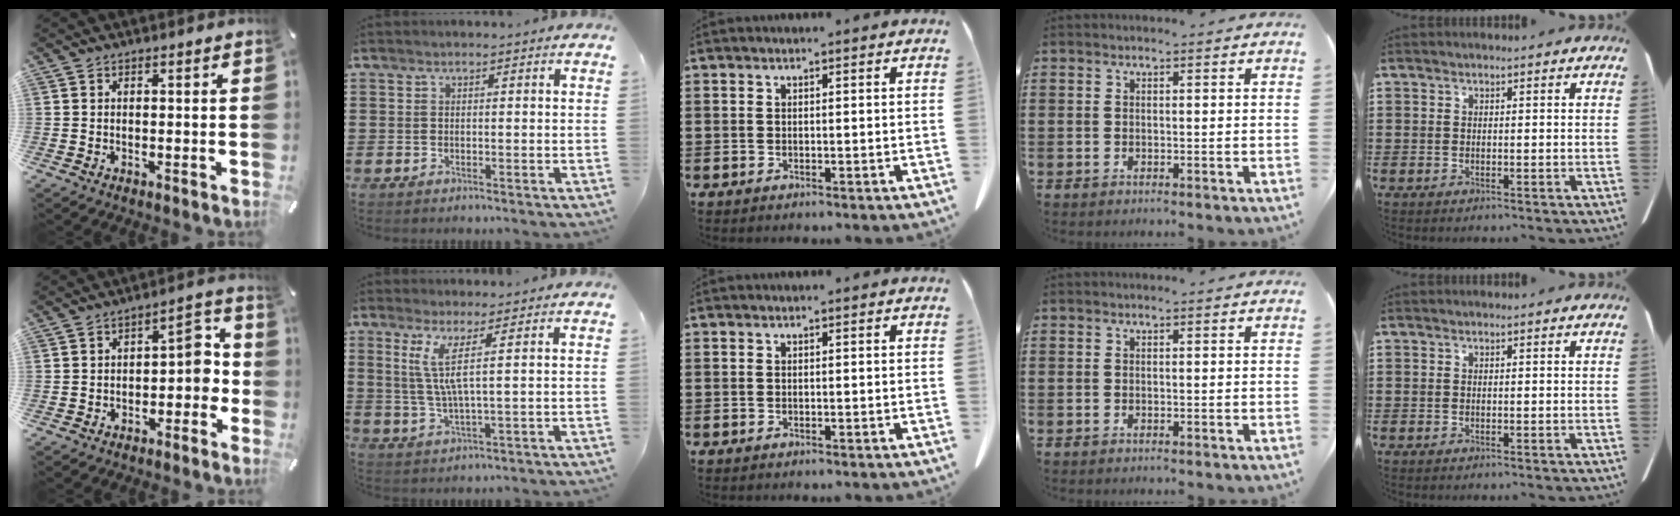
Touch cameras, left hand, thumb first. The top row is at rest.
{"thumb": {"total": 8.0, "force": [-0.6, 5.1, 6.2], "torque": [-0.073, 0.002, -0.017]}, "index": {"total": 5.9, "force": [2.2, 0.0, 5.5], "torque": [-0.120, -0.013, 0.034]}}